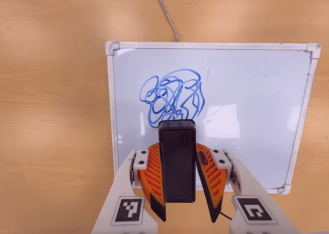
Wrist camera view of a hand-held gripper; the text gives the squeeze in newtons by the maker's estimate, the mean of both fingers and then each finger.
{"total": 7.3, "left": 6.6, "right": 7.9}